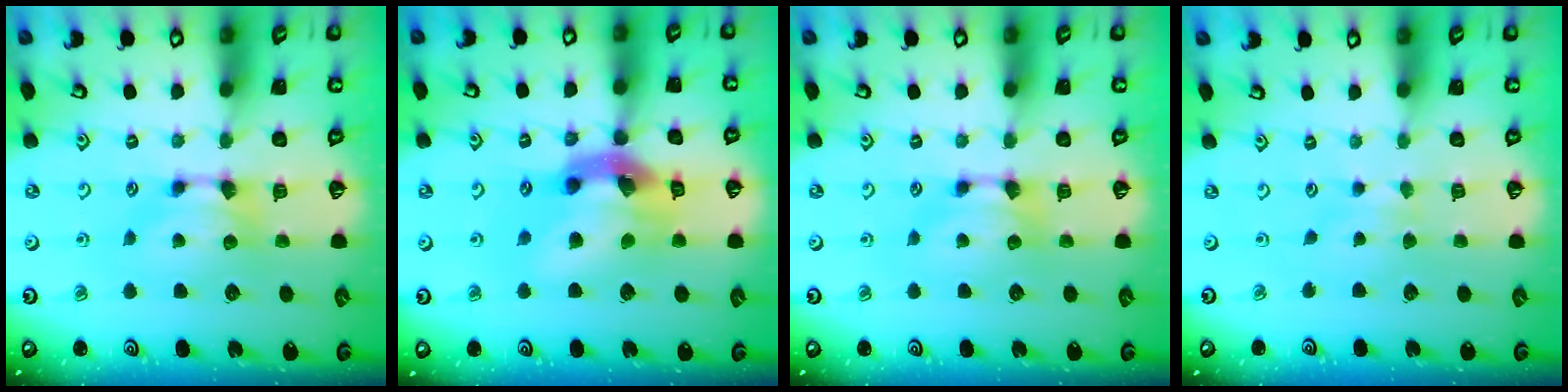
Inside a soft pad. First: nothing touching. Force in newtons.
{"total": 10.3, "press": 9.8, "slide": 3.1}
{"total": 0.0}
{"total": 2.4, "press": 2.3, "slide": 0.5}